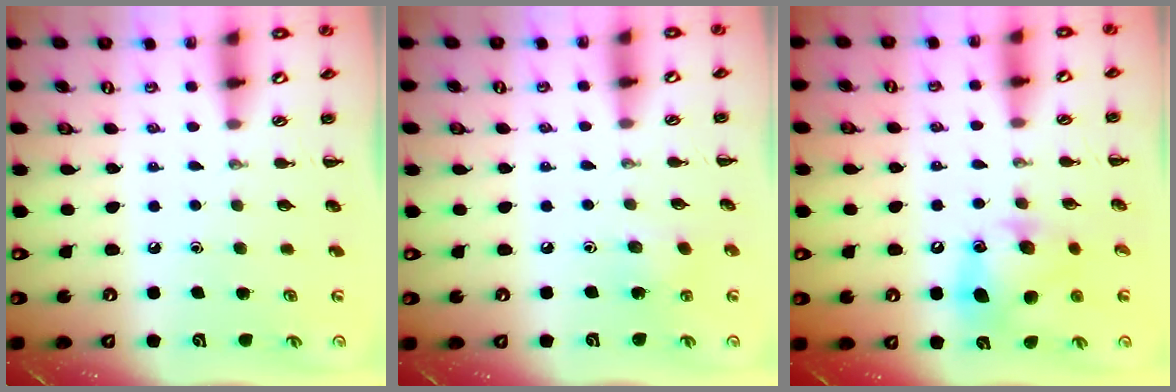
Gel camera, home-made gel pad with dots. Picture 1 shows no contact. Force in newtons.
{"total": 3.7, "press": 3.5, "slide": 1.2}
{"total": 11.2, "press": 11.1, "slide": 1.3}